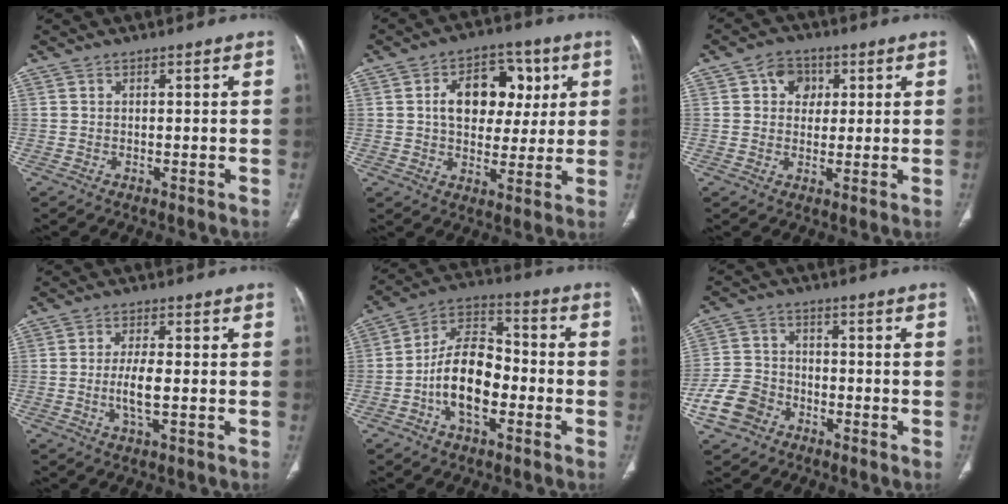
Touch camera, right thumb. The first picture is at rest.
{"total": 13.6, "force": [3.1, 9.4, 9.2], "torque": [-0.093, 0.005, 0.047]}
{"total": 5.9, "force": [1.8, 4.8, 2.9], "torque": [-0.010, 0.001, 0.023]}
{"total": 4.9, "force": [-0.7, 1.4, 4.6], "torque": [-0.095, -0.006, -0.015]}
{"total": 14.2, "force": [-3.8, 8.1, 11.1], "torque": [-0.181, 0.040, -0.074]}
{"total": 8.5, "force": [-4.3, 6.5, 3.4], "torque": [-0.060, 0.025, -0.083]}